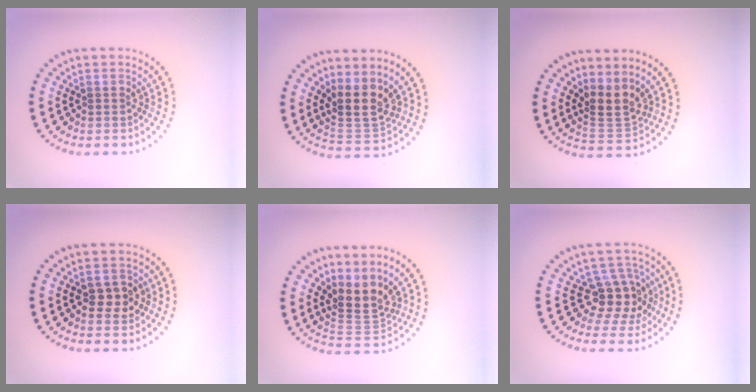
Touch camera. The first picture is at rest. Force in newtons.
{"total": 3.8, "press": 3.1, "slide": 2.2}
{"total": 3.2, "press": 2.4, "slide": 2.1}
{"total": 2.7, "press": 2.6, "slide": 0.3}
{"total": 3.7, "press": 2.6, "slide": 2.5}
{"total": 4.0, "press": 3.5, "slide": 1.9}